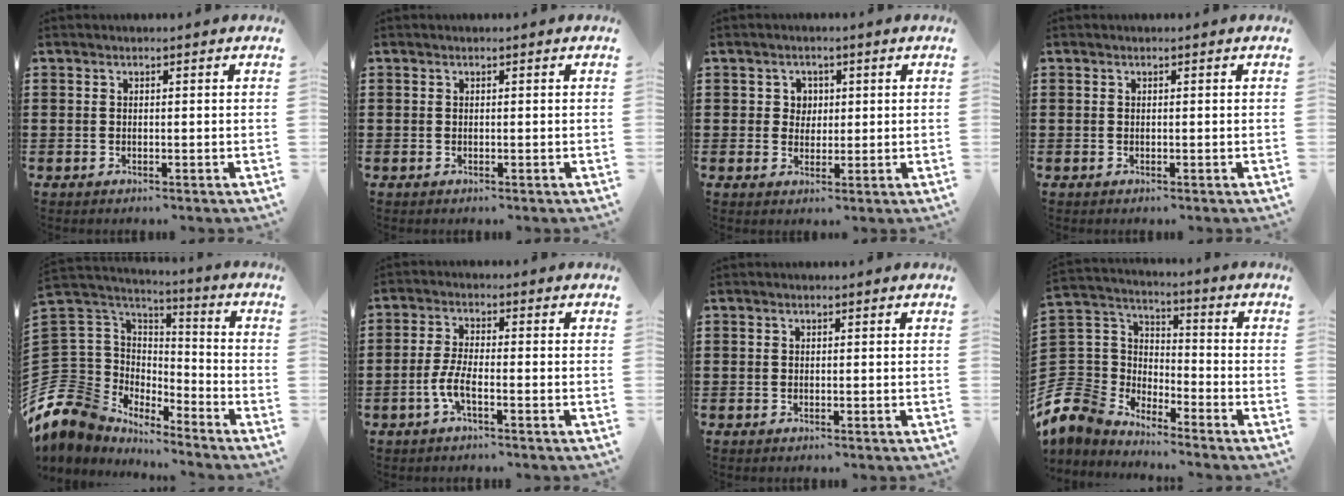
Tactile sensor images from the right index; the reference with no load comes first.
{"total": 0.0}
{"total": 2.6, "force": [0.6, 2.4, 0.7], "torque": [-0.025, 0.010, 0.008]}
{"total": 0.0}
{"total": 10.2, "force": [-6.0, 8.1, 1.1], "torque": [-0.086, -0.011, -0.117]}
{"total": 4.2, "force": [-1.9, 0.9, 3.7], "torque": [-0.090, -0.009, -0.043]}
{"total": 0.0}
{"total": 7.3, "force": [-4.9, 5.4, 0.6], "torque": [-0.077, -0.008, -0.106]}